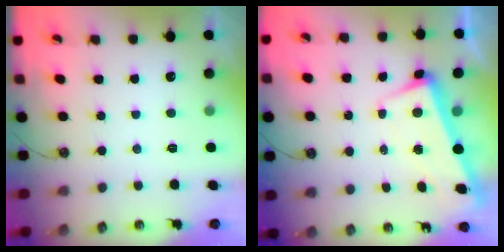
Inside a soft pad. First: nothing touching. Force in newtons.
{"total": 2.0, "press": 1.6, "slide": 1.1}